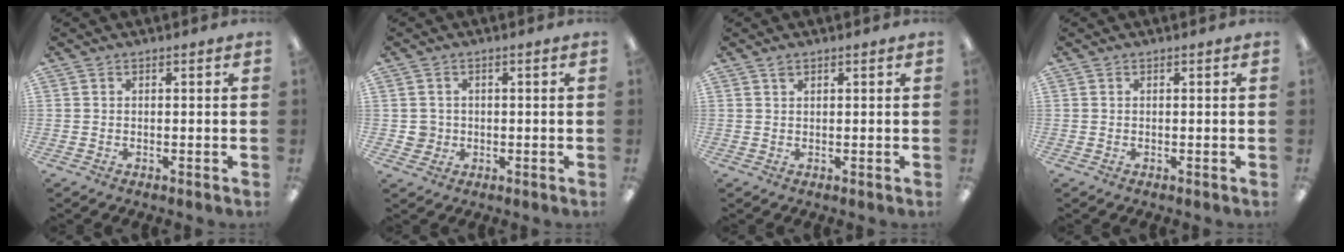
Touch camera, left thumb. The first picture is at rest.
{"total": 3.3, "force": [0.1, 3.2, 0.6], "torque": [-0.007, 0.004, 0.000]}
{"total": 1.1, "force": [0.9, 0.5, 0.5], "torque": [-0.012, -0.001, 0.016]}
{"total": 0.0}